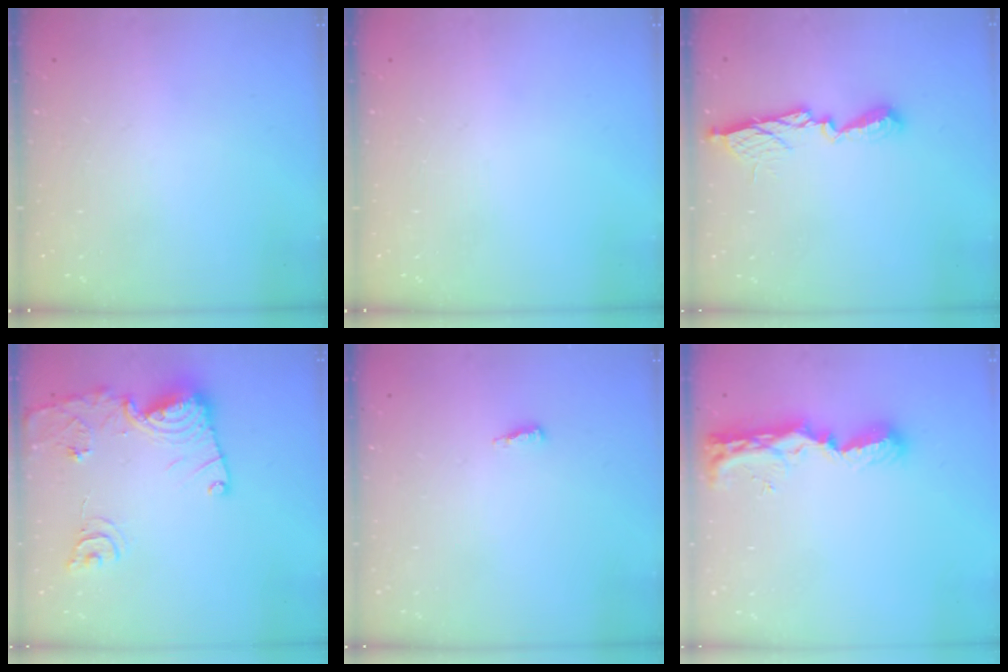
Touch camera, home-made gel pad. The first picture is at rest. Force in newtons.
{"total": 0.0}
{"total": 10.6, "press": 10.6, "slide": 0.6}
{"total": 18.1, "press": 18.0, "slide": 2.0}
{"total": 7.7, "press": 4.9, "slide": 5.9}
{"total": 8.6, "press": 8.5, "slide": 1.0}